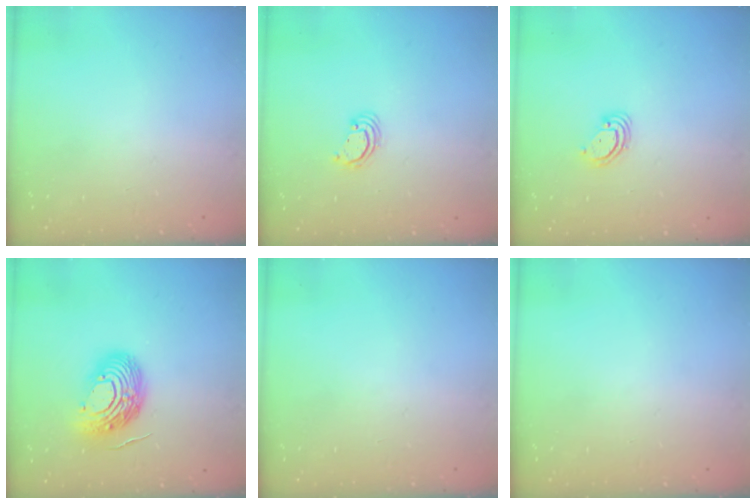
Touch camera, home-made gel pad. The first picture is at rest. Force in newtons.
{"total": 2.2, "press": 2.2, "slide": 0.1}
{"total": 3.2, "press": 3.2, "slide": 0.2}
{"total": 13.7, "press": 13.7, "slide": 1.6}
{"total": 0.0}
{"total": 0.0}